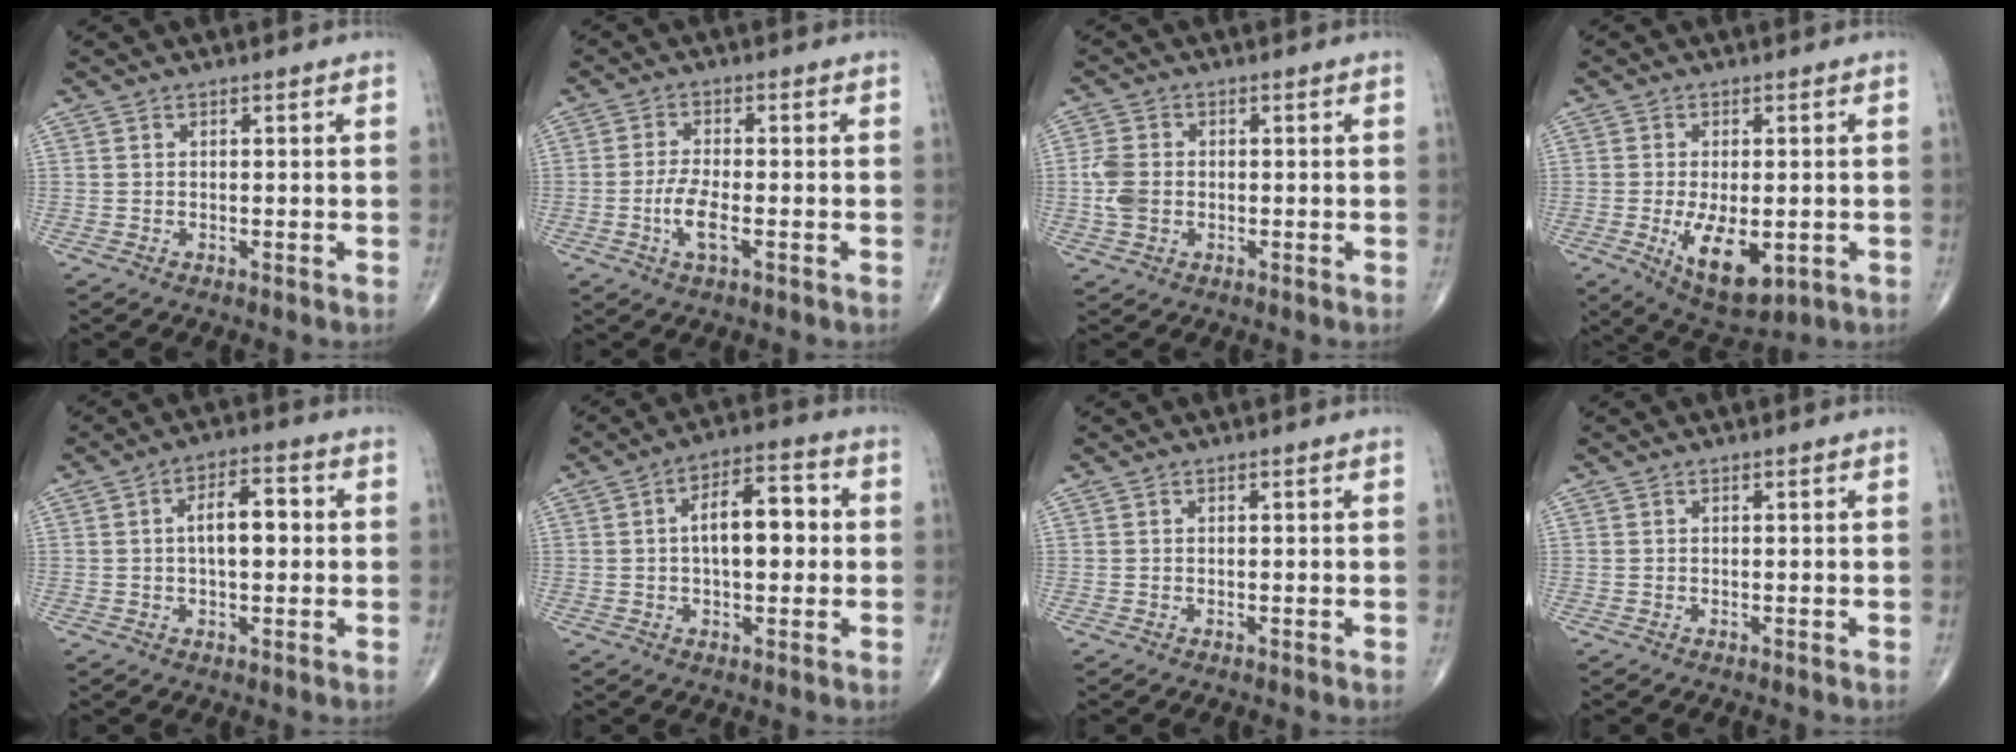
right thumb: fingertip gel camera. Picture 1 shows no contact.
{"total": 5.2, "force": [-1.6, 1.7, 4.6], "torque": [-0.096, 0.004, -0.031]}
{"total": 5.1, "force": [-0.5, 3.7, 3.5], "torque": [-0.080, 0.008, -0.010]}
{"total": 10.5, "force": [-2.5, 5.1, 8.9], "torque": [-0.135, -0.015, -0.026]}
{"total": 7.5, "force": [0.5, 3.6, 6.5], "torque": [-0.093, 0.017, 0.001]}
{"total": 10.6, "force": [0.7, 5.2, 9.2], "torque": [-0.125, 0.024, 0.006]}
{"total": 0.0}
{"total": 0.0}